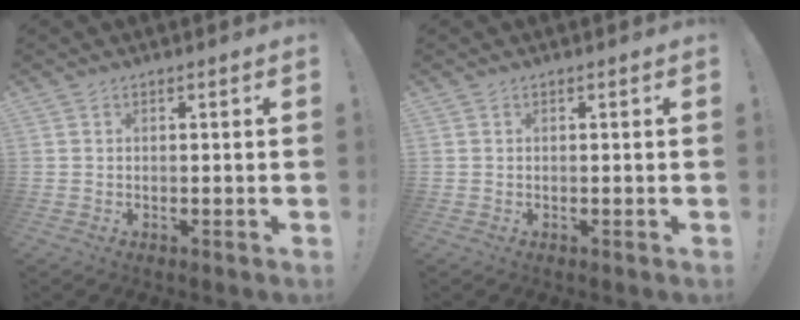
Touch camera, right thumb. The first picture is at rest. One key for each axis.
{"total": 0.0}